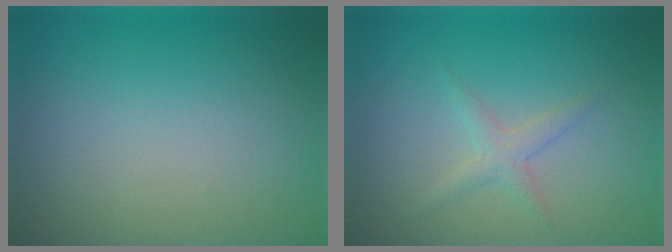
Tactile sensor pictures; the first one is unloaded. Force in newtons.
{"total": 1.5, "press": 1.5, "slide": 0.1}